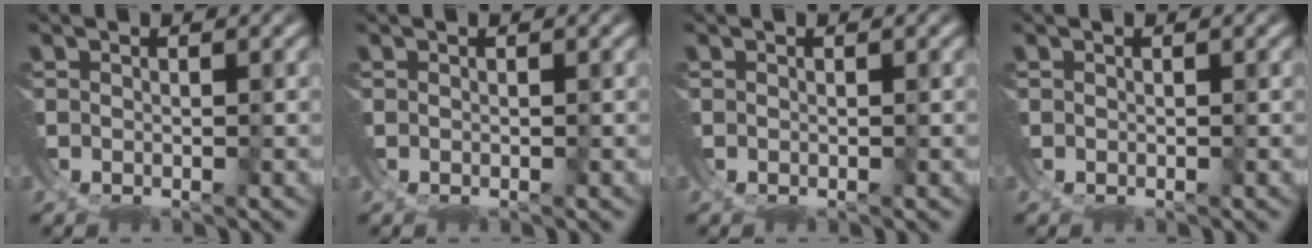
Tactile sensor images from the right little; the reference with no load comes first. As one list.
[{"total": 0.0}, {"total": 0.0}, {"total": 0.0}]